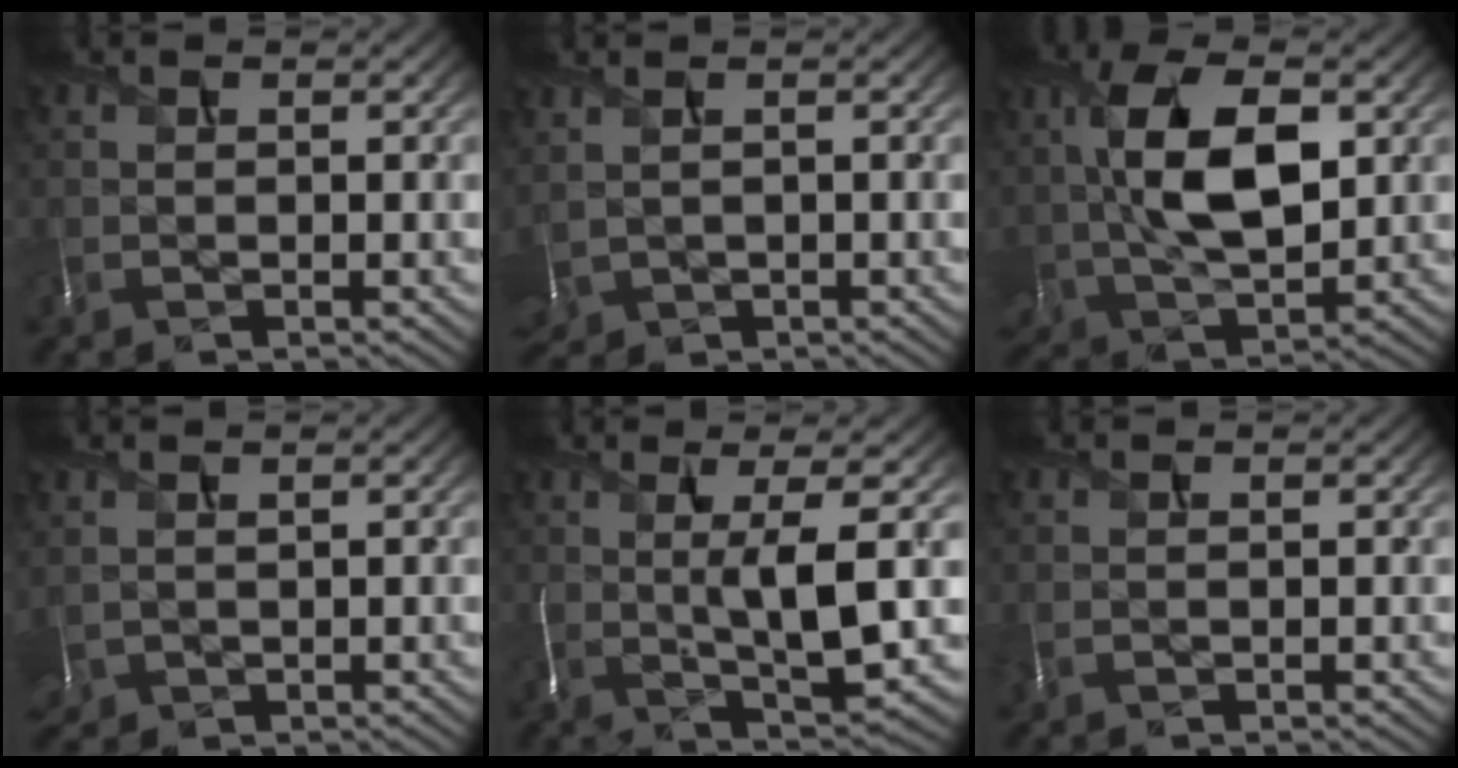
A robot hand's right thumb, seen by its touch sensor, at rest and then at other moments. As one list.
[{"total": 2.3, "force": [0.7, 1.5, 1.6], "torque": [-0.050, 0.002, 0.022]}, {"total": 11.4, "force": [2.5, 6.4, 9.1], "torque": [-0.200, 0.005, 0.047]}, {"total": 1.6, "force": [1.0, 1.0, 0.6], "torque": [-0.032, 0.004, 0.028]}, {"total": 9.3, "force": [1.3, 2.0, 9.0], "torque": [-0.154, 0.011, 0.027]}, {"total": 0.5, "force": [0.3, 0.1, 0.4], "torque": [-0.011, 0.003, 0.006]}]